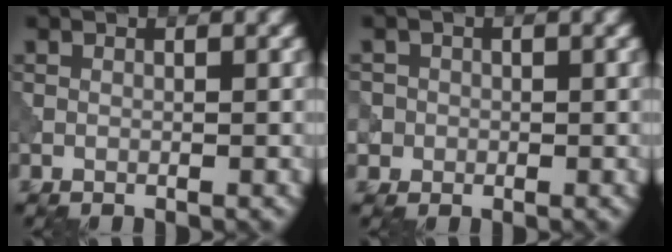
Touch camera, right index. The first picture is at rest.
{"total": 2.2, "force": [-0.4, 2.2, 0.3], "torque": [0.007, 0.014, -0.019]}